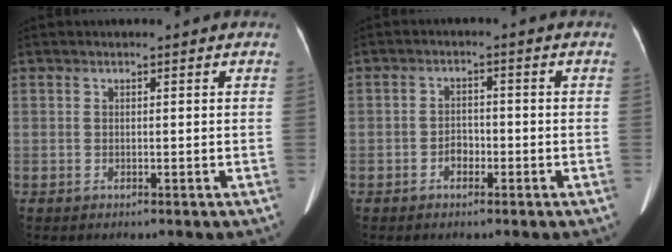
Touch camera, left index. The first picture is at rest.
{"total": 2.3, "force": [-1.2, 1.5, 1.3], "torque": [-0.021, 0.006, -0.021]}